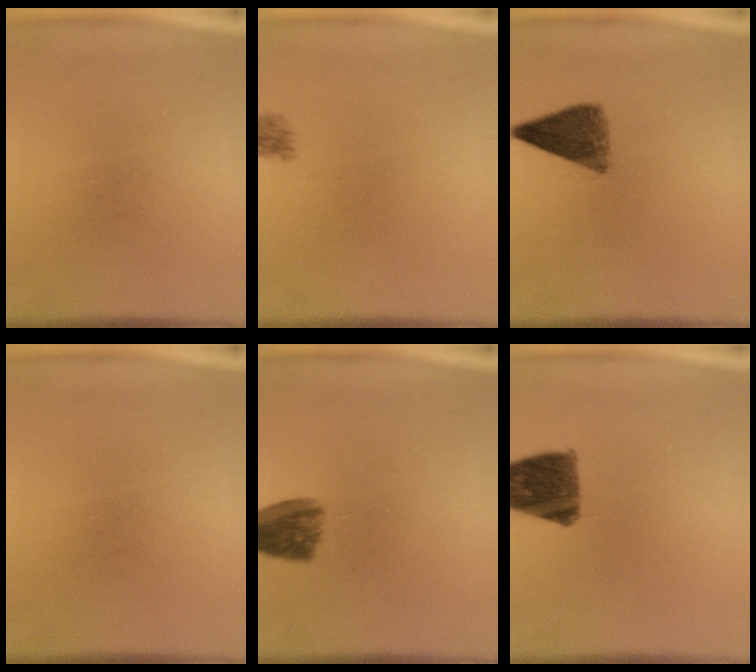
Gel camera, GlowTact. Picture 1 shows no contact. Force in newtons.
{"total": 1.8}
{"total": 6.4}
{"total": 0.0}
{"total": 6.5}
{"total": 10.0}